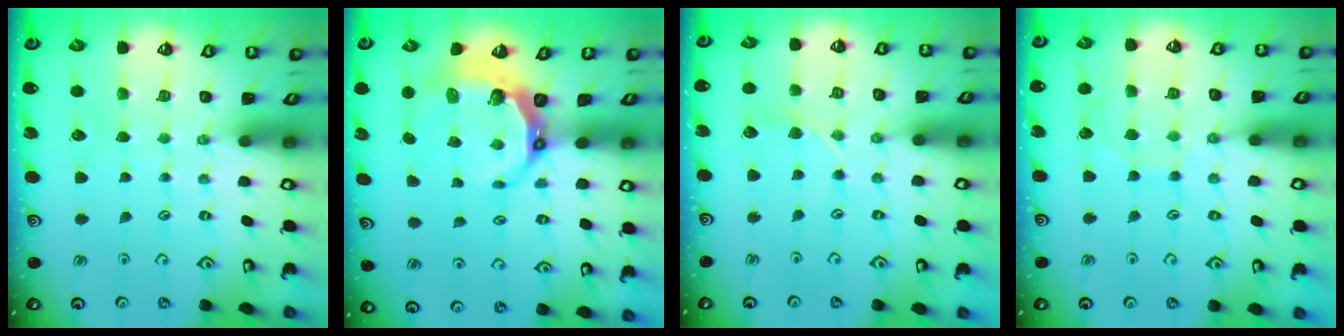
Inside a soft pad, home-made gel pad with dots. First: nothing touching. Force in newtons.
{"total": 7.5, "press": 6.1, "slide": 4.3}
{"total": 3.6, "press": 3.6, "slide": 0.4}
{"total": 7.8, "press": 7.8, "slide": 0.6}